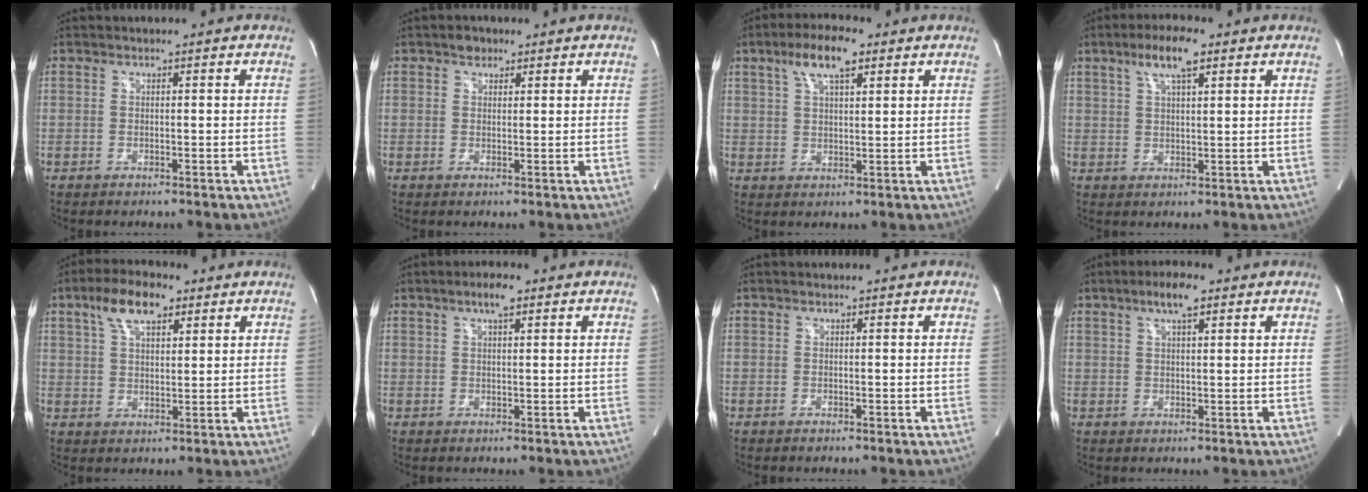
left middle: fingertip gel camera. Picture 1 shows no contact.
{"total": 1.8, "force": [1.2, 1.2, 0.6], "torque": [-0.011, 0.002, 0.019]}
{"total": 7.5, "force": [4.3, 2.1, 5.8], "torque": [-0.115, 0.016, 0.077]}
{"total": 6.6, "force": [3.8, 1.3, 5.2], "torque": [-0.103, 0.012, 0.069]}
{"total": 8.1, "force": [4.7, 3.3, 5.8], "torque": [-0.114, 0.019, 0.087]}
{"total": 3.3, "force": [2.0, 0.6, 2.6], "torque": [-0.049, 0.006, 0.035]}
{"total": 0.0}
{"total": 4.9, "force": [3.0, 0.9, 3.8], "torque": [-0.075, 0.008, 0.051]}